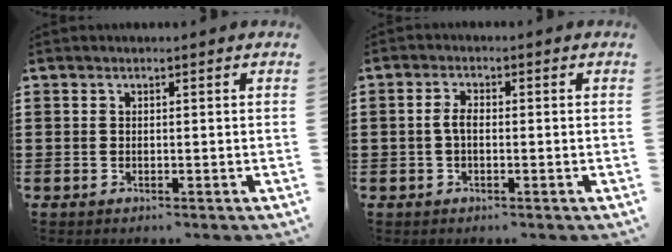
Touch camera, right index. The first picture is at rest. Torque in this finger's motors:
{"motor_torque": [0.47, -0.22, 0.27, 0.09]}